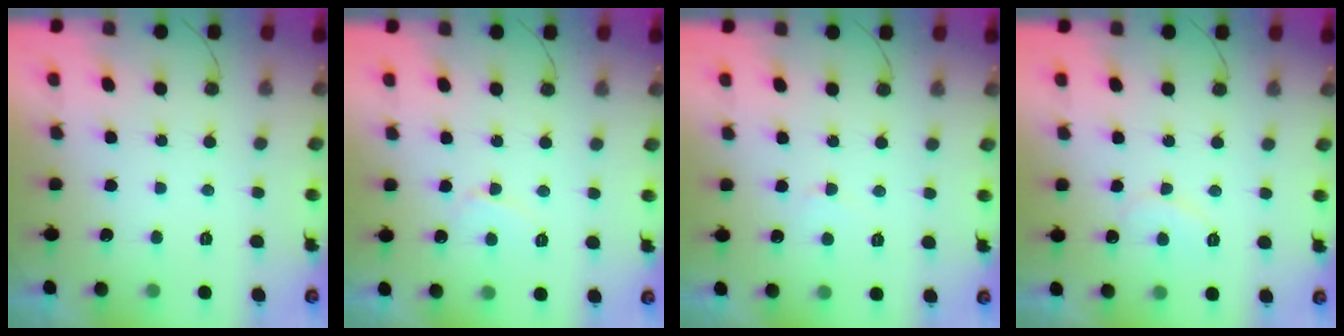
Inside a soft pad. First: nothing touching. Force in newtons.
{"total": 4.6, "press": 4.6, "slide": 0.5}
{"total": 2.4, "press": 2.4, "slide": 0.2}
{"total": 8.0, "press": 7.9, "slide": 0.6}